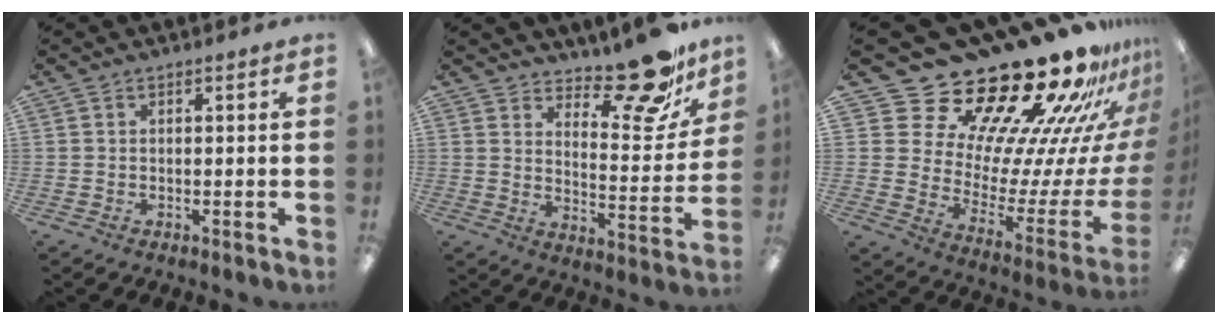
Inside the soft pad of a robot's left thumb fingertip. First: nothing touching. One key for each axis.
{"total": 16.5, "fx": 13.5, "fy": 5.6, "fz": 7.6, "tx": -0.083, "ty": -0.111, "tz": 0.226}
{"total": 29.2, "fx": 23.5, "fy": 10.9, "fz": 13.5, "tx": -0.171, "ty": -0.214, "tz": 0.435}